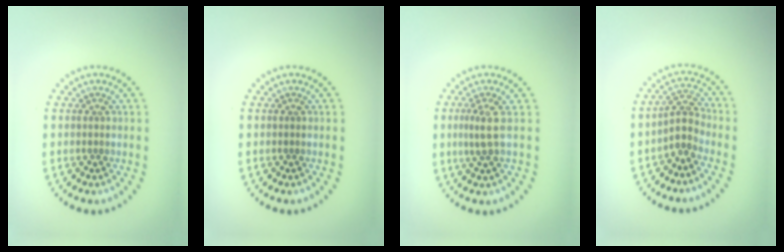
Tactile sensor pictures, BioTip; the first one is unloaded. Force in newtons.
{"total": 0.0}
{"total": 2.0, "press": 1.4, "slide": 1.3}
{"total": 2.2, "press": 1.6, "slide": 1.5}